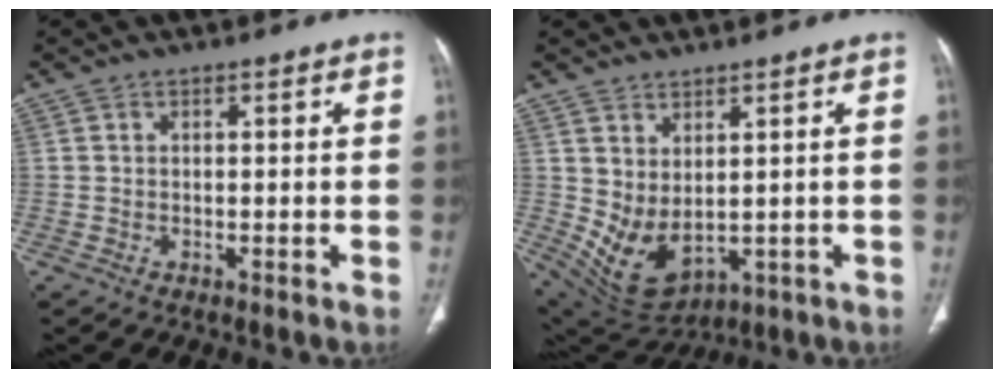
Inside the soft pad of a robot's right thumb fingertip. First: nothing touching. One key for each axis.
{"total": 9.1, "fx": 0.7, "fy": 5.3, "fz": 7.4, "tx": -0.127, "ty": -0.019, "tz": 0.047}